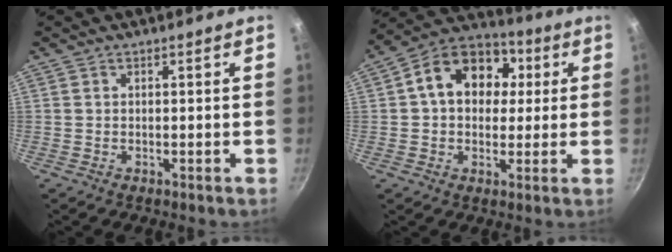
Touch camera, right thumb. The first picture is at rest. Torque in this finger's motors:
{"motor_torque": [0.41, 2.66, 1.55, -0.11, 0.09]}